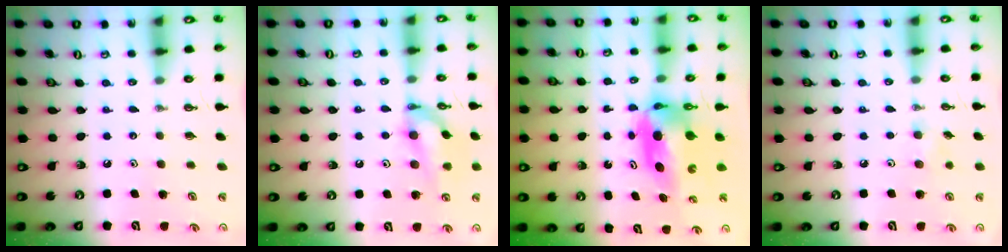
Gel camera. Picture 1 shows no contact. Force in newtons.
{"total": 13.3, "press": 13.3, "slide": 0.7}
{"total": 6.4, "press": 6.4, "slide": 0.5}
{"total": 5.7, "press": 5.5, "slide": 1.5}